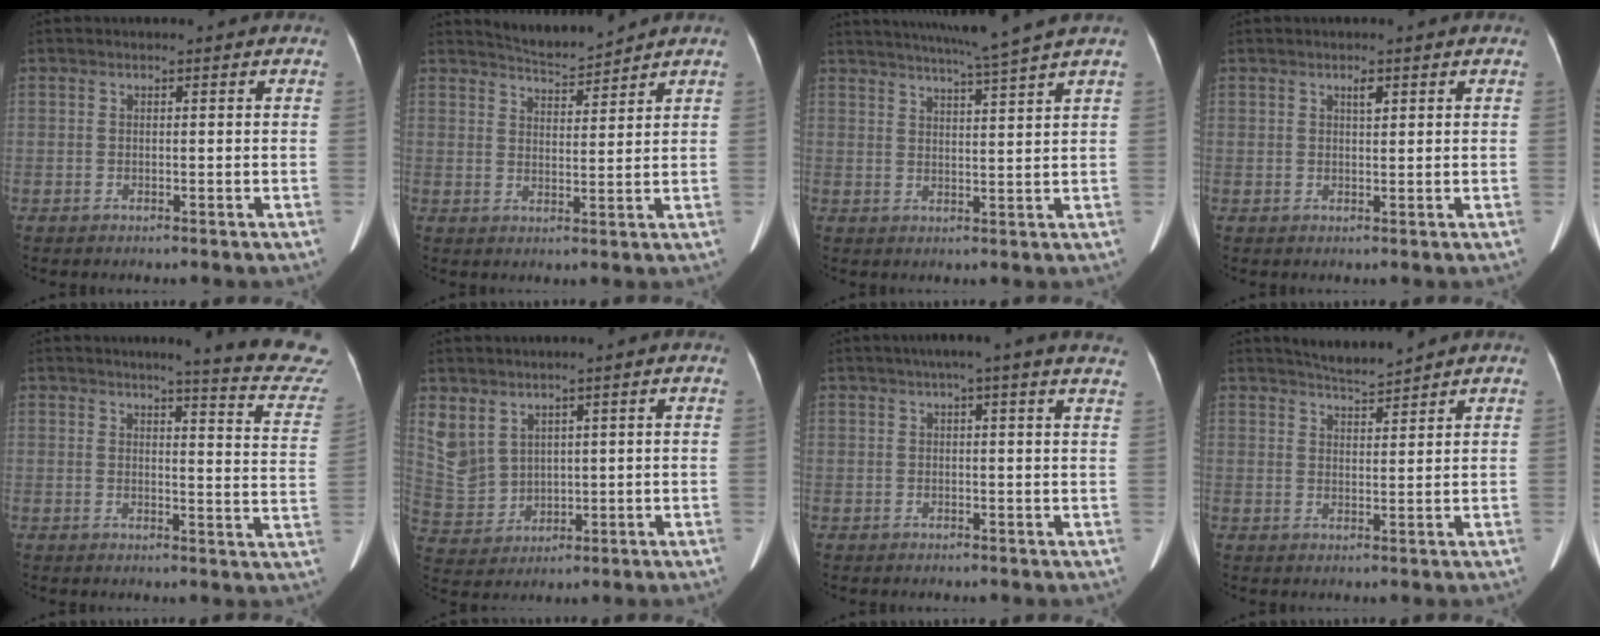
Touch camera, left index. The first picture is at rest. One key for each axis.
{"total": 4.8, "fx": 4.8, "fy": -0.4, "fz": 0.2, "tx": -0.011, "ty": -0.001, "tz": 0.085}
{"total": 9.8, "fx": 8.5, "fy": -2.2, "fz": 4.4, "tx": -0.072, "ty": -0.009, "tz": 0.122}
{"total": 1.3, "fx": 0.7, "fy": 0.4, "fz": 1.0, "tx": -0.015, "ty": -0.004, "tz": 0.012}
{"total": 13.7, "fx": 12.9, "fy": -0.8, "fz": 4.4, "tx": -0.041, "ty": -0.104, "tz": 0.123}
{"total": 8.1, "fx": 5.0, "fy": 5.8, "fz": 2.8, "tx": -0.076, "ty": -0.002, "tz": 0.126}
{"total": 11.5, "fx": 9.4, "fy": 0.0, "fz": 6.6, "tx": -0.092, "ty": 0.024, "tz": 0.094}
{"total": 4.2, "fx": 4.1, "fy": -0.4, "fz": 0.8, "tx": -0.017, "ty": 0.002, "tz": 0.075}